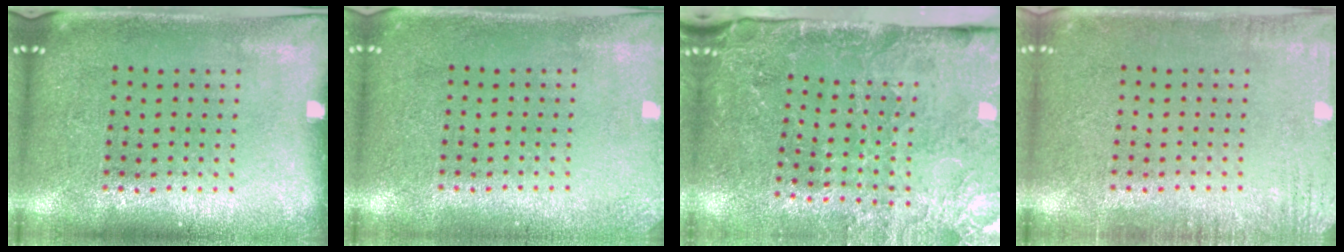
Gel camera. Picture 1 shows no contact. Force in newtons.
{"total": 1.4, "press": 1.4, "slide": 0.1}
{"total": 3.3, "press": 3.2, "slide": 0.7}
{"total": 2.1, "press": 2.1, "slide": 0.2}